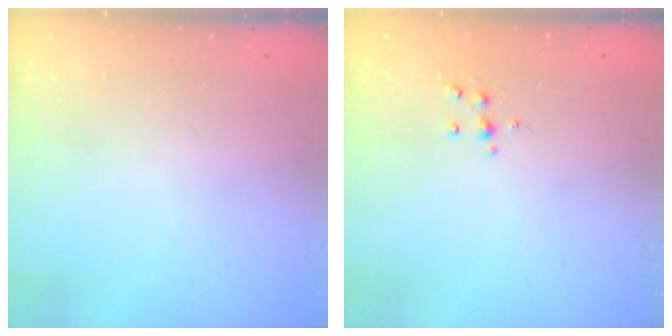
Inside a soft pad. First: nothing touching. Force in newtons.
{"total": 5.9, "press": 5.9, "slide": 0.7}